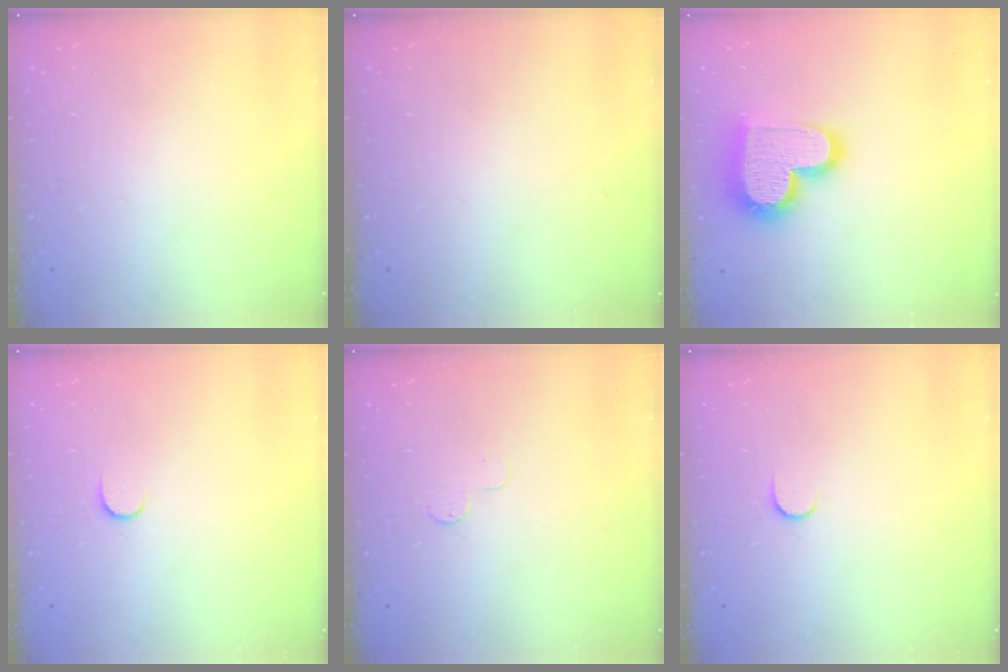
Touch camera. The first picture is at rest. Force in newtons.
{"total": 0.0}
{"total": 20.7, "press": 20.7, "slide": 1.5}
{"total": 3.4, "press": 3.4, "slide": 0.4}
{"total": 2.6, "press": 2.6, "slide": 0.3}
{"total": 3.4, "press": 3.4, "slide": 0.4}